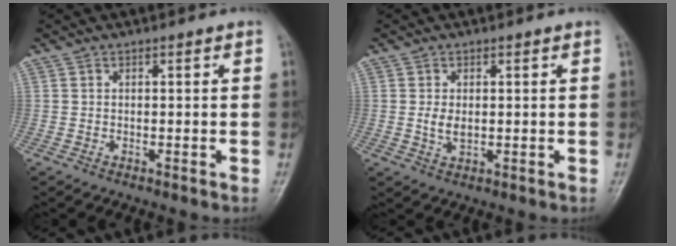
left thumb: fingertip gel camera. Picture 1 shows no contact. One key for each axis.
{"total": 2.7, "fx": 0.2, "fy": 1.7, "fz": 2.1, "tx": -0.039, "ty": -0.005, "tz": 0.006}